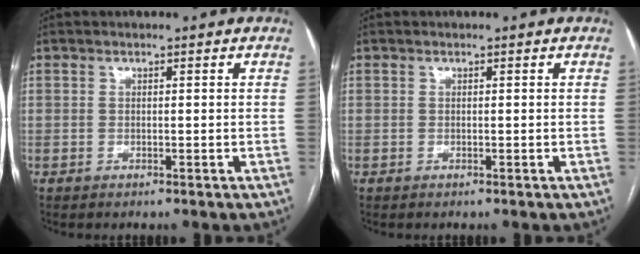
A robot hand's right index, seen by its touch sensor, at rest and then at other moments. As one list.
[{"total": 0.0}]